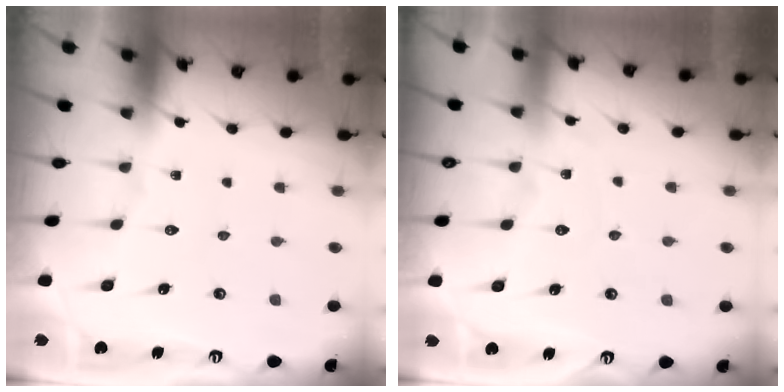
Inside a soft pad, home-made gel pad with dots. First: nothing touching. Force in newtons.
{"total": 4.7, "press": 4.7, "slide": 0.5}